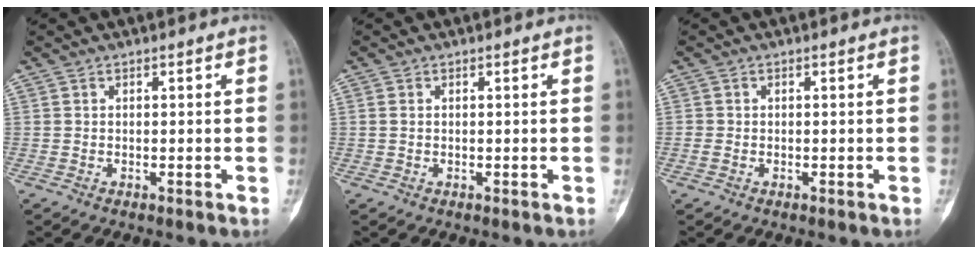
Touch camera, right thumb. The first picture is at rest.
{"total": 0.6, "force": [0.1, 0.4, 0.5], "torque": [-0.015, -0.002, 0.002]}
{"total": 1.0, "force": [-0.3, 0.8, 0.4], "torque": [-0.010, 0.001, -0.005]}